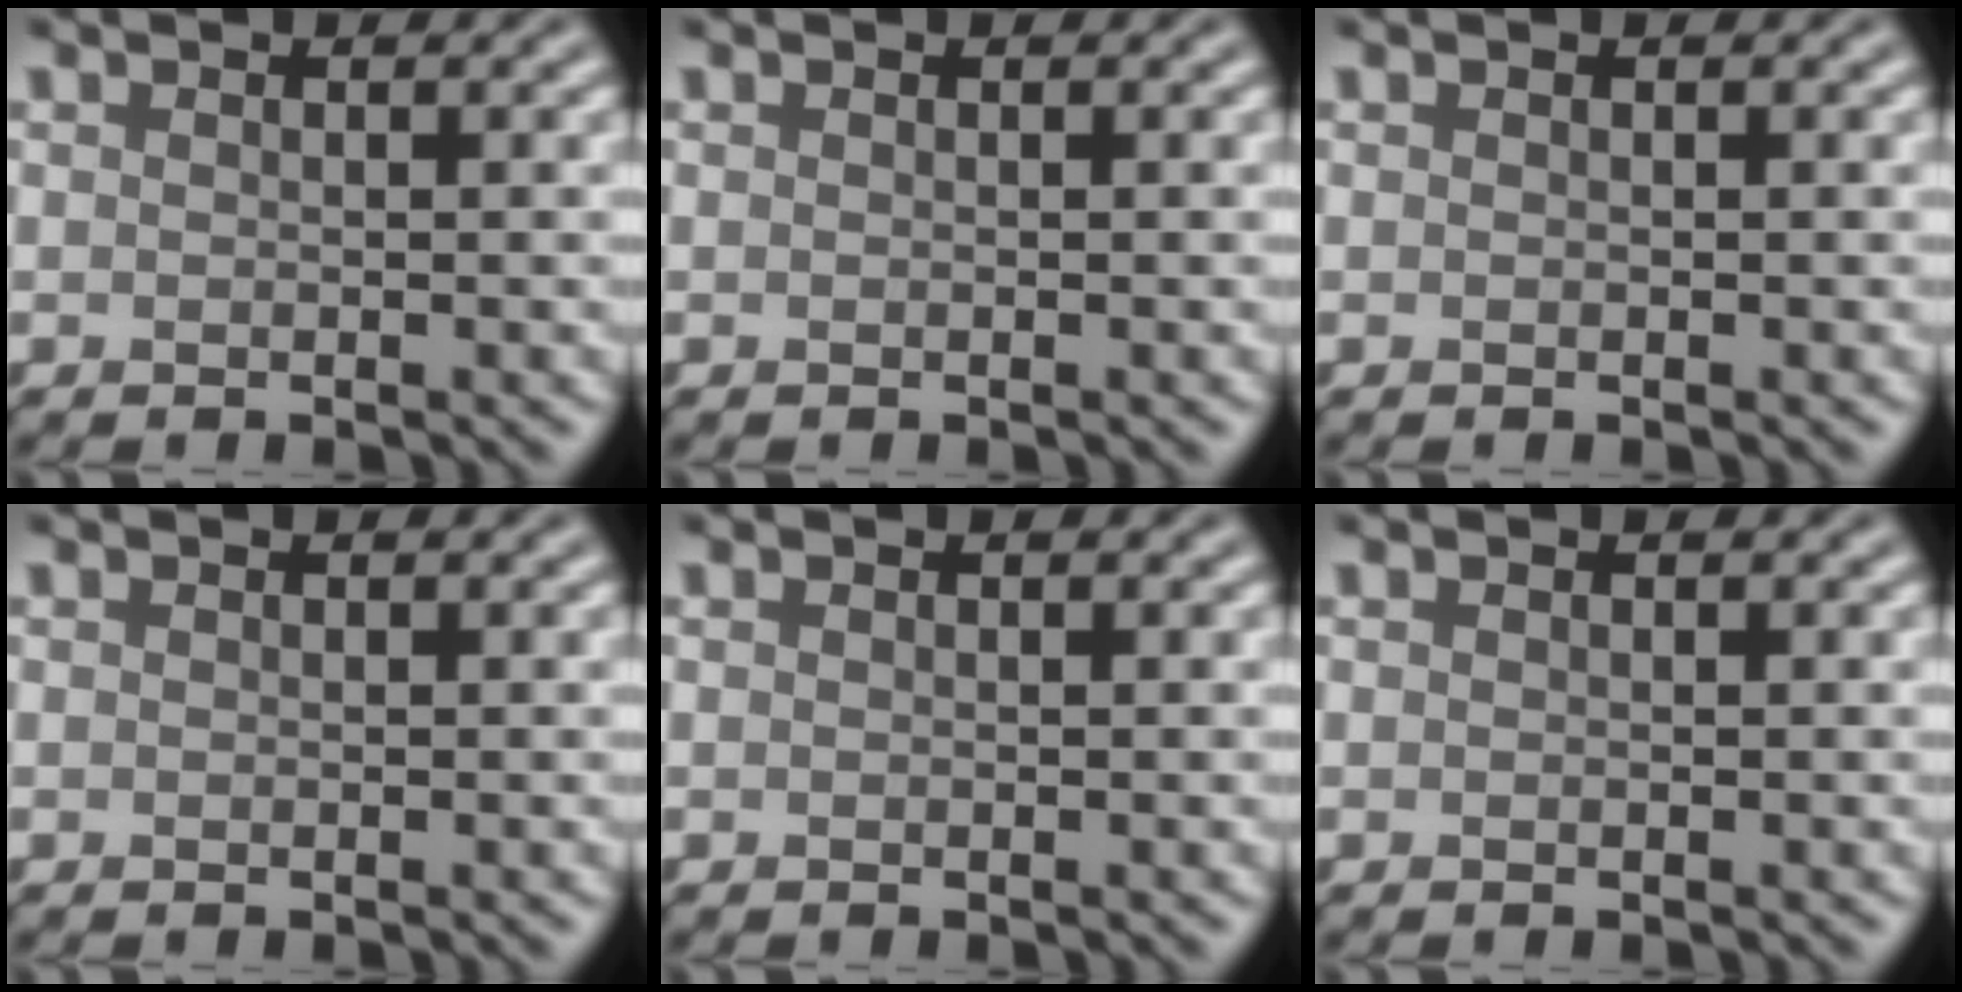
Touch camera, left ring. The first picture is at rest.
{"total": 0.0}
{"total": 0.0}
{"total": 0.0}
{"total": 0.0}
{"total": 0.0}